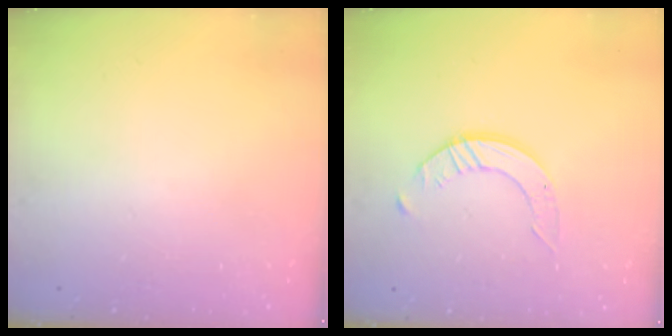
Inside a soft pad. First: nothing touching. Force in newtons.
{"total": 4.2, "press": 4.2, "slide": 0.4}